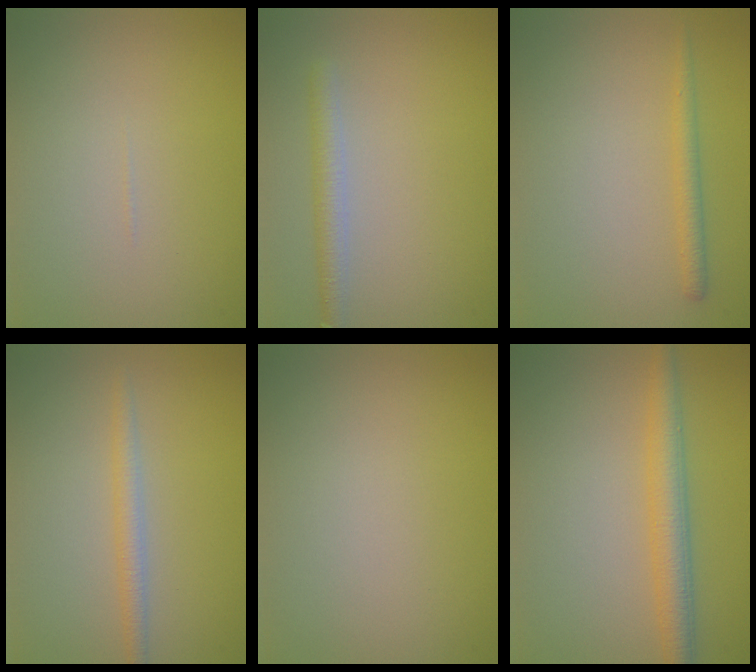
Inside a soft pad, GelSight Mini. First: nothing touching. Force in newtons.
{"total": 2.3, "press": 2.3, "slide": 0.1}
{"total": 1.4, "press": 1.4, "slide": 0.1}
{"total": 1.9, "press": 1.9, "slide": 0.2}
{"total": 0.0}
{"total": 3.7, "press": 3.7, "slide": 0.1}